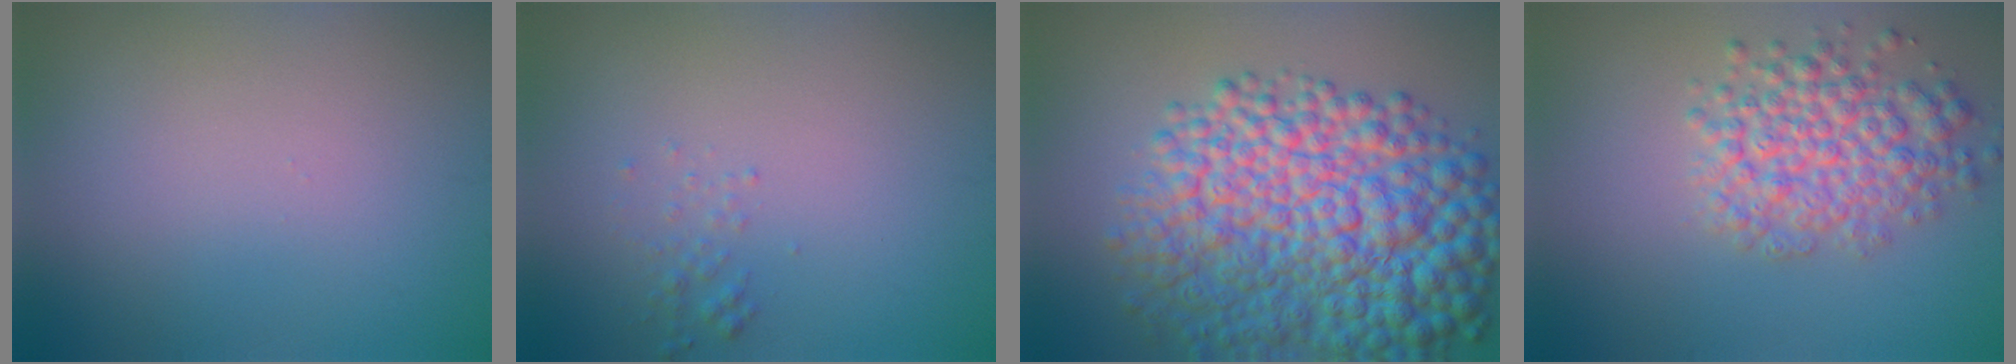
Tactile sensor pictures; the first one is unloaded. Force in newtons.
{"total": 1.0, "press": 1.0, "slide": 0.0}
{"total": 13.2, "press": 13.2, "slide": 0.2}
{"total": 5.3, "press": 5.3, "slide": 0.2}